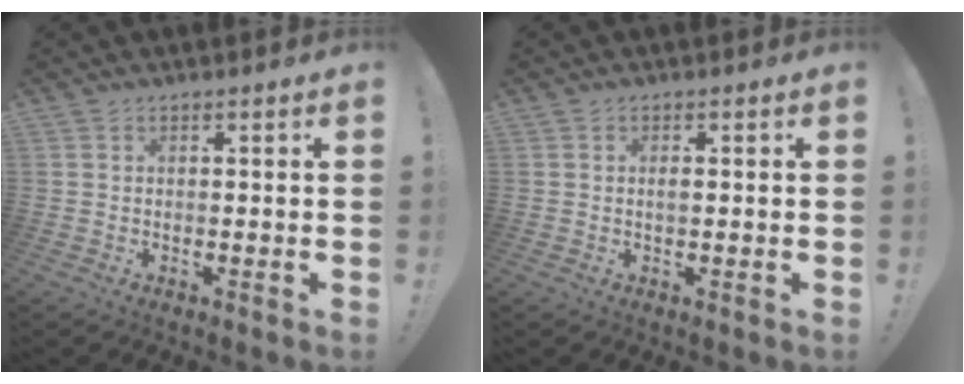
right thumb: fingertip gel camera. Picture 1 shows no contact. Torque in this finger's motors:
{"motor_torque": [0.05, 0.17, -0.03, -0.04, 0.00]}